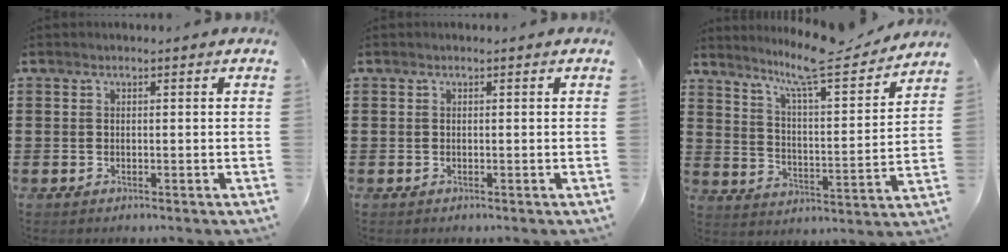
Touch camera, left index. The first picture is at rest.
{"total": 0.0}
{"total": 9.9, "force": [8.5, 0.2, 4.9], "torque": [-0.109, -0.059, 0.139]}